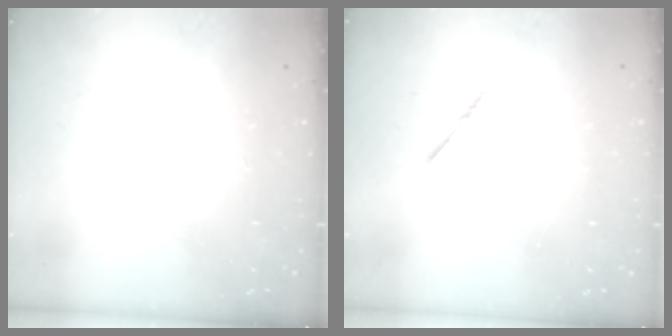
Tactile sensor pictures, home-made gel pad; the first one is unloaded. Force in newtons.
{"total": 2.2, "press": 2.1, "slide": 0.5}